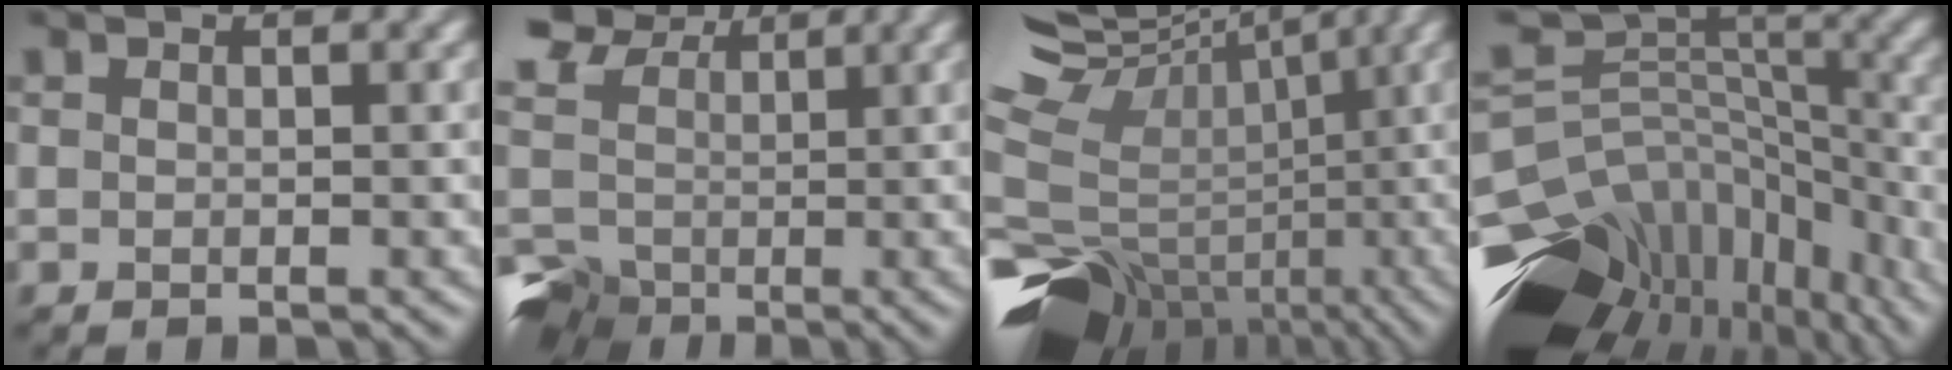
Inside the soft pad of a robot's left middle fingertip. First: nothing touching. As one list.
[{"total": 9.1, "force": [1.4, 7.7, 4.6], "torque": [-0.121, 0.021, 0.025]}, {"total": 13.8, "force": [-2.0, 10.2, 9.1], "torque": [-0.214, 0.036, -0.003]}, {"total": 15.0, "force": [-7.6, 8.8, 9.4], "torque": [-0.181, 0.029, -0.072]}]